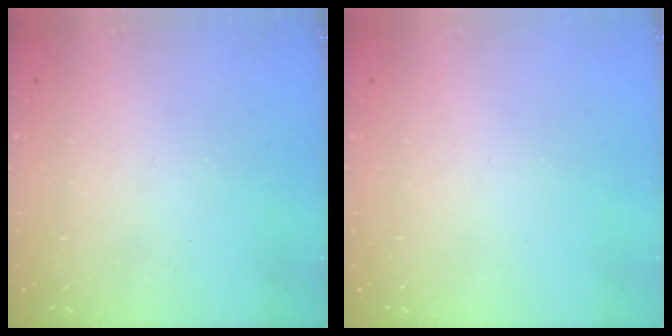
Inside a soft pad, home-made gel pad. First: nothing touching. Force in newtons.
{"total": 0.0}